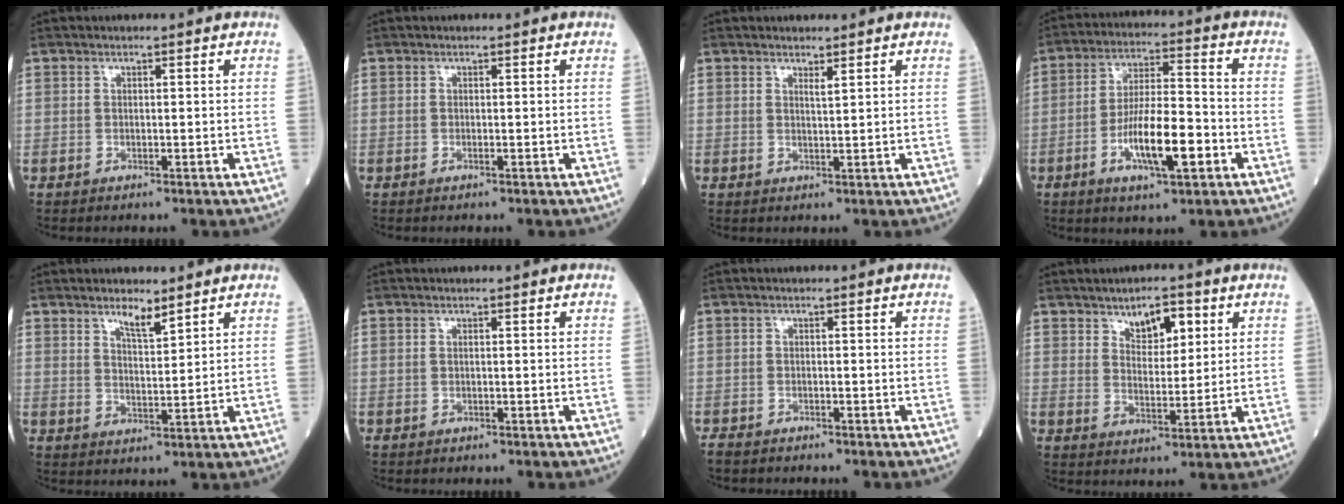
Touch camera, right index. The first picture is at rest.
{"total": 0.0}
{"total": 1.1, "force": [0.9, -0.1, 0.6], "torque": [-0.012, -0.008, 0.016]}
{"total": 11.3, "force": [-4.0, 2.4, 10.3], "torque": [-0.189, 0.001, -0.068]}
{"total": 3.8, "force": [3.0, 0.6, 2.3], "torque": [-0.043, -0.006, 0.055]}
{"total": 0.0}
{"total": 2.6, "force": [-2.4, 0.7, 0.8], "torque": [-0.015, -0.005, -0.038]}
{"total": 6.1, "force": [3.3, 2.9, 4.3], "torque": [-0.064, 0.003, 0.055]}